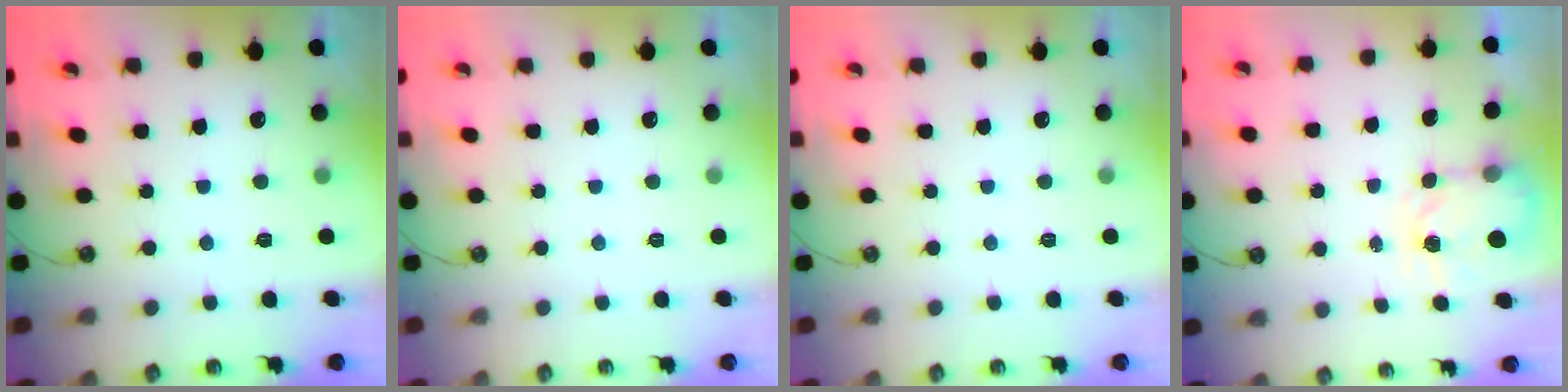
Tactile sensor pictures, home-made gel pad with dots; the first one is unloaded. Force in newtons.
{"total": 0.0}
{"total": 0.0}
{"total": 3.5, "press": 3.5, "slide": 0.6}